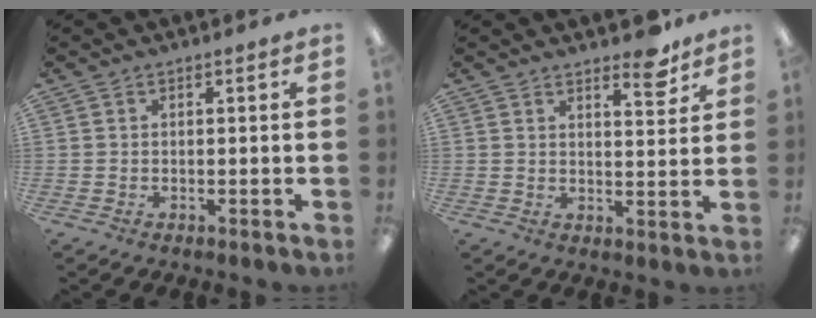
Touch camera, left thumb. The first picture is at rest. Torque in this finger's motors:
{"motor_torque": [0.06, 0.12, -0.29, 0.13, -0.01]}